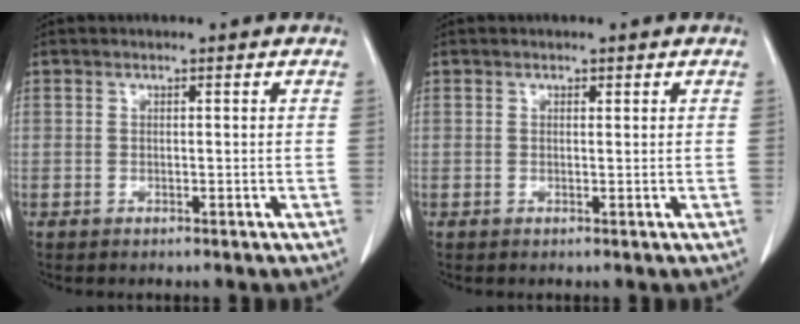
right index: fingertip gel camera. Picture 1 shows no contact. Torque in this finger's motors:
{"motor_torque": [0.04, 0.00, 0.01, 0.01]}